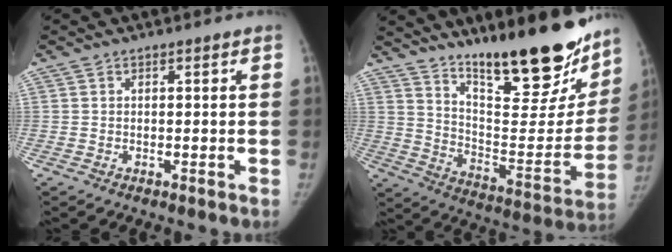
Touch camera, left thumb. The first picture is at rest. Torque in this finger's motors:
{"motor_torque": [0.43, -0.21, 1.47, -1.30, 0.20]}